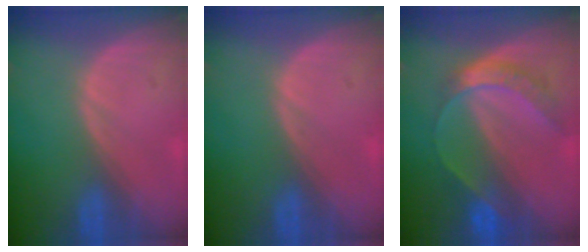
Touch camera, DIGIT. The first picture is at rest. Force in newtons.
{"total": 0.0}
{"total": 7.0, "press": 5.8, "slide": 3.9}